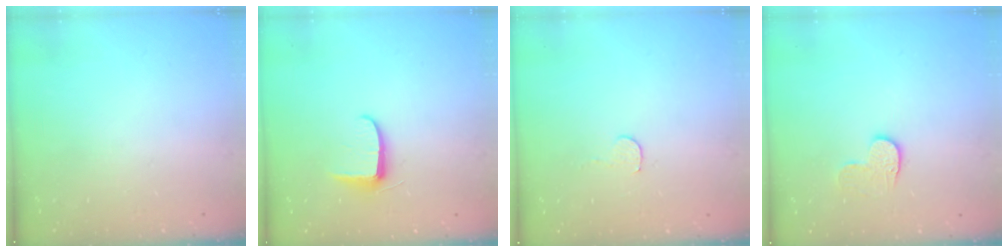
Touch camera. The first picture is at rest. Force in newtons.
{"total": 6.8, "press": 6.7, "slide": 0.9}
{"total": 4.1, "press": 4.1, "slide": 0.3}
{"total": 7.0, "press": 6.9, "slide": 0.6}